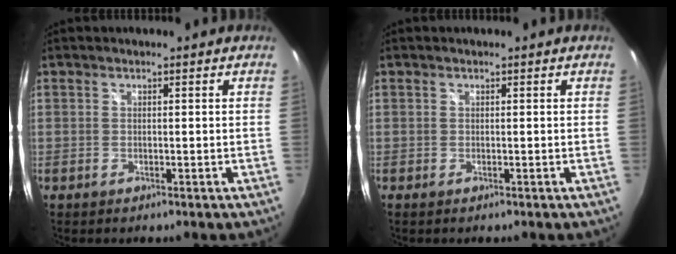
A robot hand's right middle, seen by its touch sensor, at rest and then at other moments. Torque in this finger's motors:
{"motor_torque": [0.19, -0.19, 0.00, 0.00]}